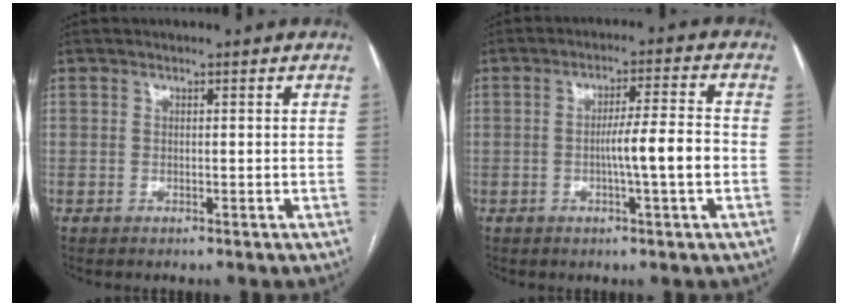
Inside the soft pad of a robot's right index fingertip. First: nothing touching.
{"total": 6.8, "force": [-1.4, -0.4, 6.6], "torque": [-0.104, 0.005, -0.023]}